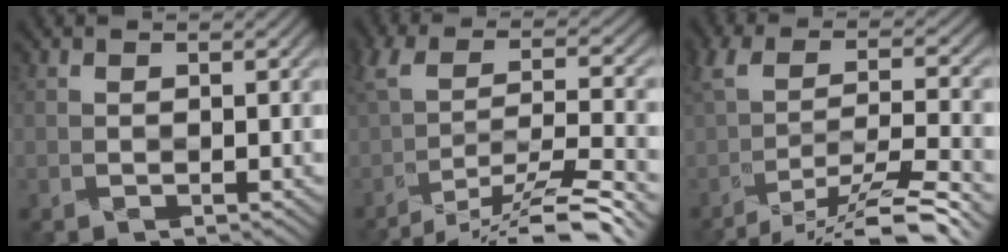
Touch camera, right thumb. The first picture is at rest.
{"total": 11.7, "force": [-8.2, 2.3, 8.0], "torque": [-0.164, 0.003, -0.136]}
{"total": 10.4, "force": [-7.2, 1.9, 7.3], "torque": [-0.144, 0.001, -0.124]}